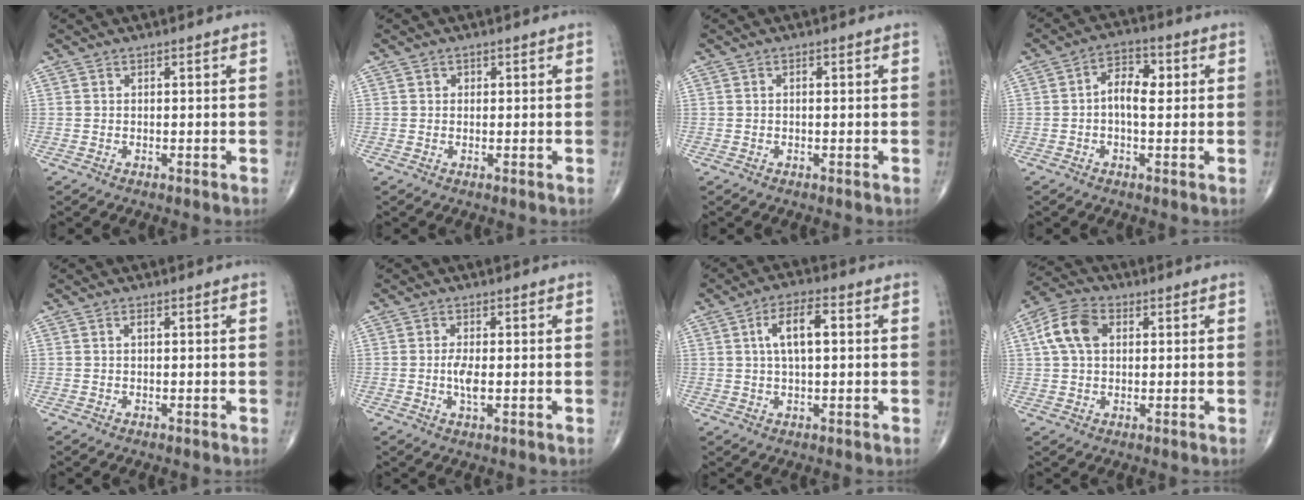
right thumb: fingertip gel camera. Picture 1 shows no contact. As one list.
[{"total": 0.7, "force": [0.2, 0.7, 0.2], "torque": [0.004, 0.001, 0.001]}, {"total": 0.7, "force": [0.1, 0.3, 0.6], "torque": [-0.013, 0.005, 0.002]}, {"total": 6.3, "force": [0.4, 3.5, 5.2], "torque": [-0.076, 0.020, -0.002]}, {"total": 0.8, "force": [0.2, 0.3, 0.7], "torque": [-0.011, 0.001, 0.002]}, {"total": 3.4, "force": [-0.4, 1.2, 3.1], "torque": [-0.064, -0.005, -0.010]}, {"total": 7.8, "force": [1.6, 3.2, 6.9], "torque": [-0.119, 0.012, 0.024]}, {"total": 8.6, "force": [2.1, 5.8, 6.1], "torque": [-0.117, 0.016, 0.034]}]